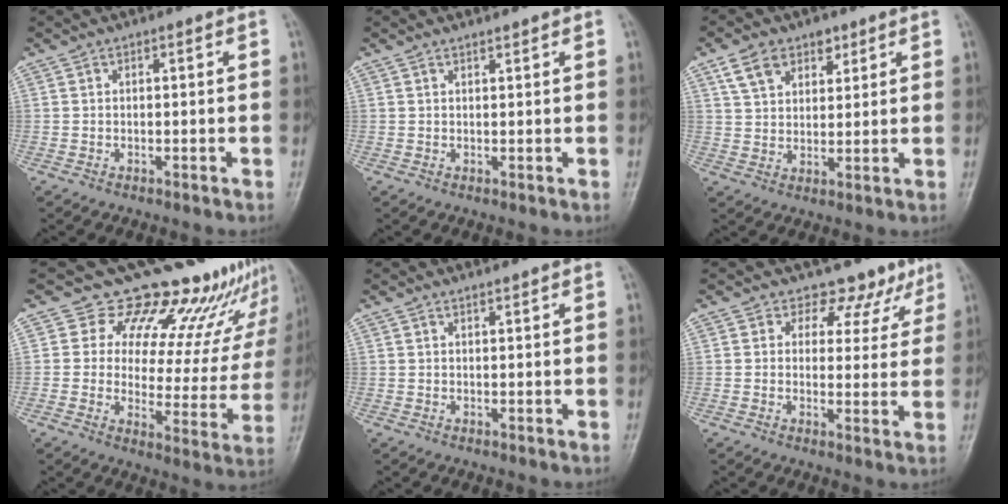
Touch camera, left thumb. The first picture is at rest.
{"total": 0.7, "force": [0.7, 0.1, 0.1], "torque": [-0.003, -0.007, 0.013]}
{"total": 8.0, "force": [4.5, 5.3, 3.9], "torque": [-0.042, -0.013, 0.081]}
{"total": 18.6, "force": [16.5, 7.3, 4.7], "torque": [0.005, -0.135, 0.189]}
{"total": 0.7, "force": [0.7, 0.0, 0.1], "torque": [-0.003, -0.006, 0.012]}
{"total": 7.2, "force": [5.4, 4.8, 0.8], "torque": [0.030, -0.028, 0.052]}